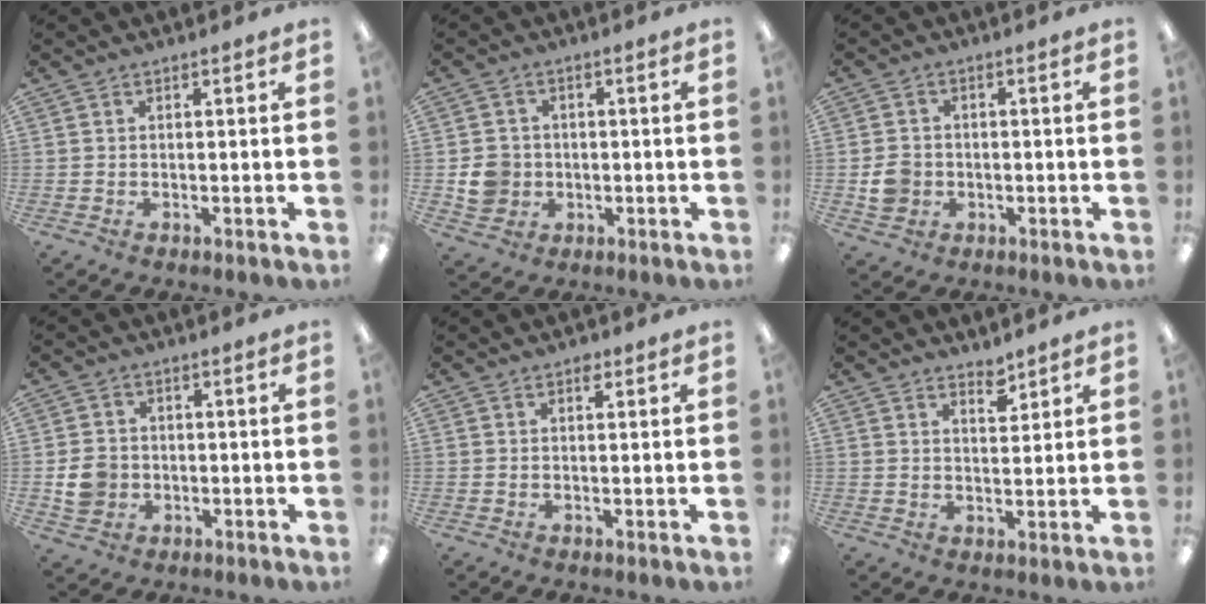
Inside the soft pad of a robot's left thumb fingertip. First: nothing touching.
{"total": 6.3, "force": [-0.8, 5.9, 2.0], "torque": [-0.047, 0.013, -0.012]}
{"total": 5.1, "force": [-1.1, 4.6, 1.9], "torque": [-0.031, 0.006, -0.018]}
{"total": 6.3, "force": [-1.1, 5.5, 2.7], "torque": [-0.054, 0.010, -0.017]}
{"total": 1.3, "force": [0.8, 0.7, 0.8], "torque": [-0.002, -0.004, 0.010]}
{"total": 3.8, "force": [3.3, 1.4, 1.3], "torque": [-0.008, -0.024, 0.057]}